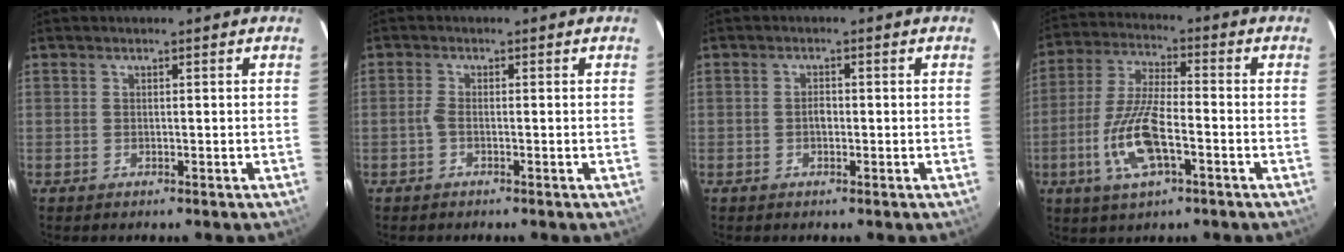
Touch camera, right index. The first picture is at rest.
{"total": 1.2, "force": [-0.6, 0.3, 1.0], "torque": [-0.023, 0.003, -0.014]}
{"total": 1.3, "force": [-0.3, 0.8, 0.9], "torque": [-0.016, 0.005, -0.005]}
{"total": 12.5, "force": [-4.5, 3.9, 11.0], "torque": [-0.234, -0.006, -0.086]}